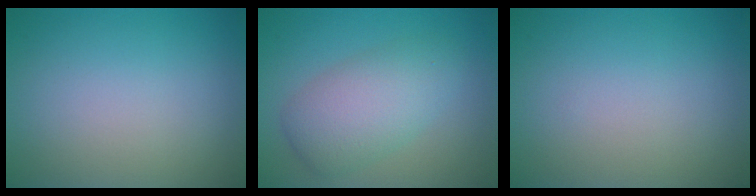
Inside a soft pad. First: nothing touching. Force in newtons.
{"total": 5.2, "press": 5.2, "slide": 0.2}
{"total": 0.0}